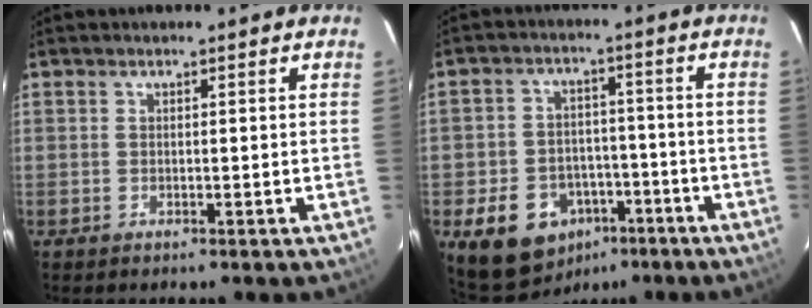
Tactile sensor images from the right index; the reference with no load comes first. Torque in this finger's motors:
{"motor_torque": [1.13, -1.01, 0.72, 0.12]}